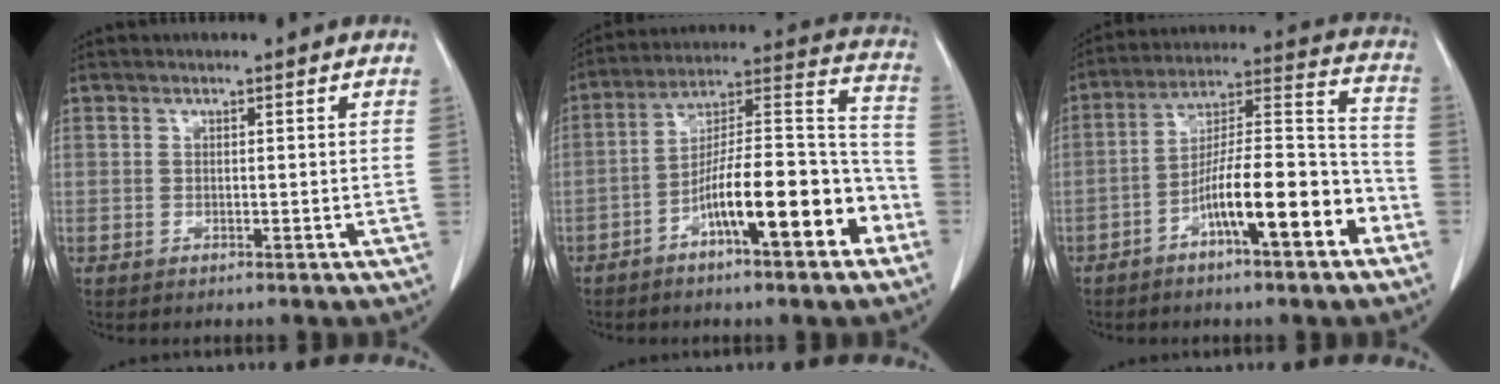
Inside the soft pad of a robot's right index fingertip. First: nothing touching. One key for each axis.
{"total": 17.4, "fx": -7.8, "fy": 3.6, "fz": 15.2, "tx": -0.239, "ty": 0.026, "tz": -0.122}
{"total": 15.3, "fx": -7.1, "fy": 2.7, "fz": 13.3, "tx": -0.215, "ty": 0.018, "tz": -0.113}